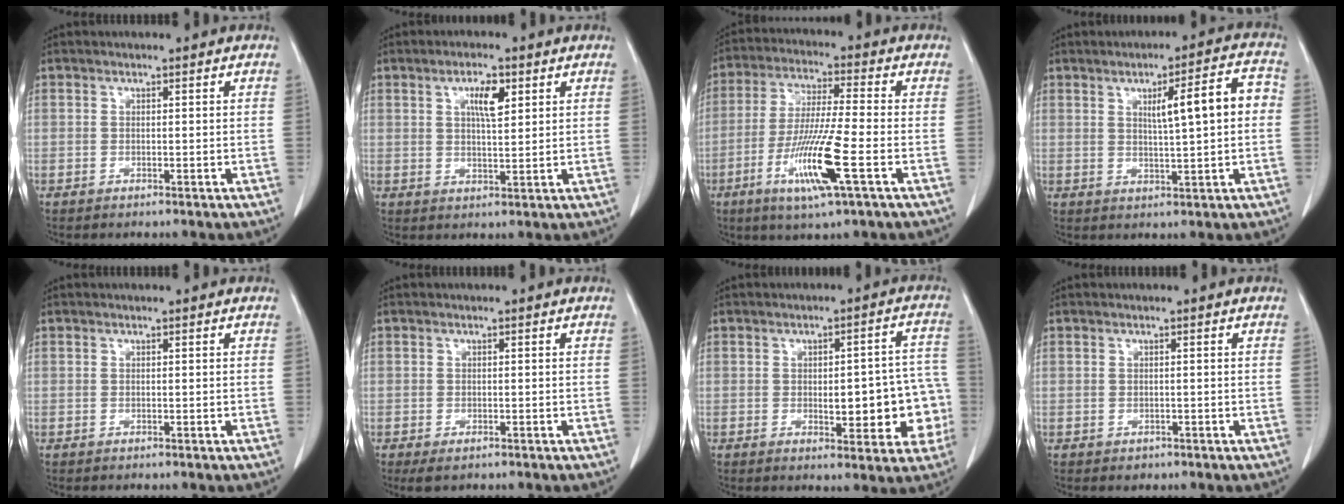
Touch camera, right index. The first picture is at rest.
{"total": 4.6, "force": [2.0, 1.2, 4.0], "torque": [-0.073, 0.000, 0.033]}
{"total": 12.4, "force": [-4.5, 0.0, 11.5], "torque": [-0.229, -0.023, -0.088]}
{"total": 8.2, "force": [1.1, 0.9, 8.1], "torque": [-0.119, 0.017, 0.018]}
{"total": 0.0}
{"total": 2.2, "force": [-1.4, 0.9, 1.4], "torque": [-0.029, -0.007, -0.014]}
{"total": 11.3, "force": [-1.9, 4.0, 10.3], "torque": [-0.111, 0.027, -0.016]}
{"total": 0.7, "force": [-0.4, 0.6, 0.2], "torque": [-0.004, 0.001, -0.003]}